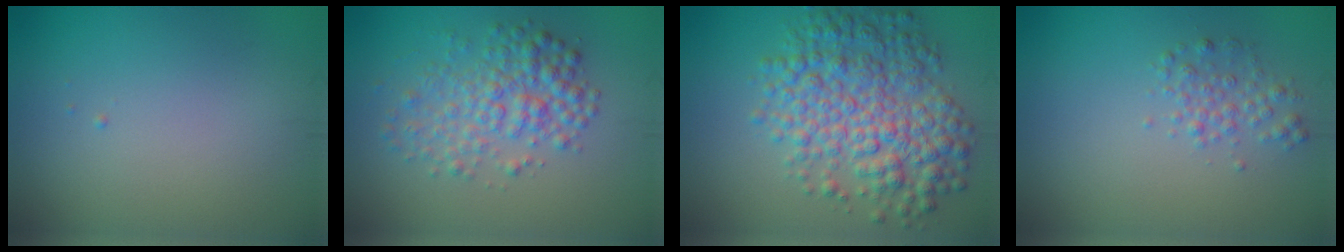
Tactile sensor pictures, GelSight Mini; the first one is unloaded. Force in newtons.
{"total": 4.3, "press": 4.3, "slide": 0.1}
{"total": 7.4, "press": 7.4, "slide": 0.2}
{"total": 1.7, "press": 1.7, "slide": 0.0}